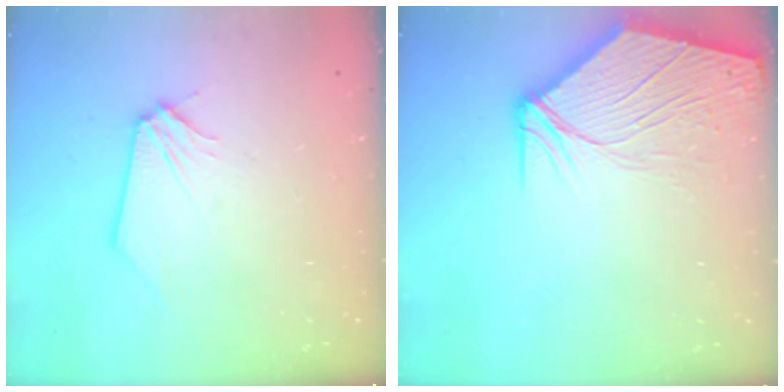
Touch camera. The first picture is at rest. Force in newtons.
{"total": 11.1, "press": 10.9, "slide": 1.6}